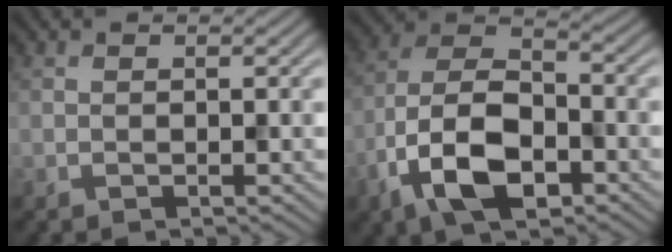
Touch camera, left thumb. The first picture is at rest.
{"total": 11.5, "force": [-5.4, 5.8, 8.4], "torque": [-0.176, 0.000, -0.116]}